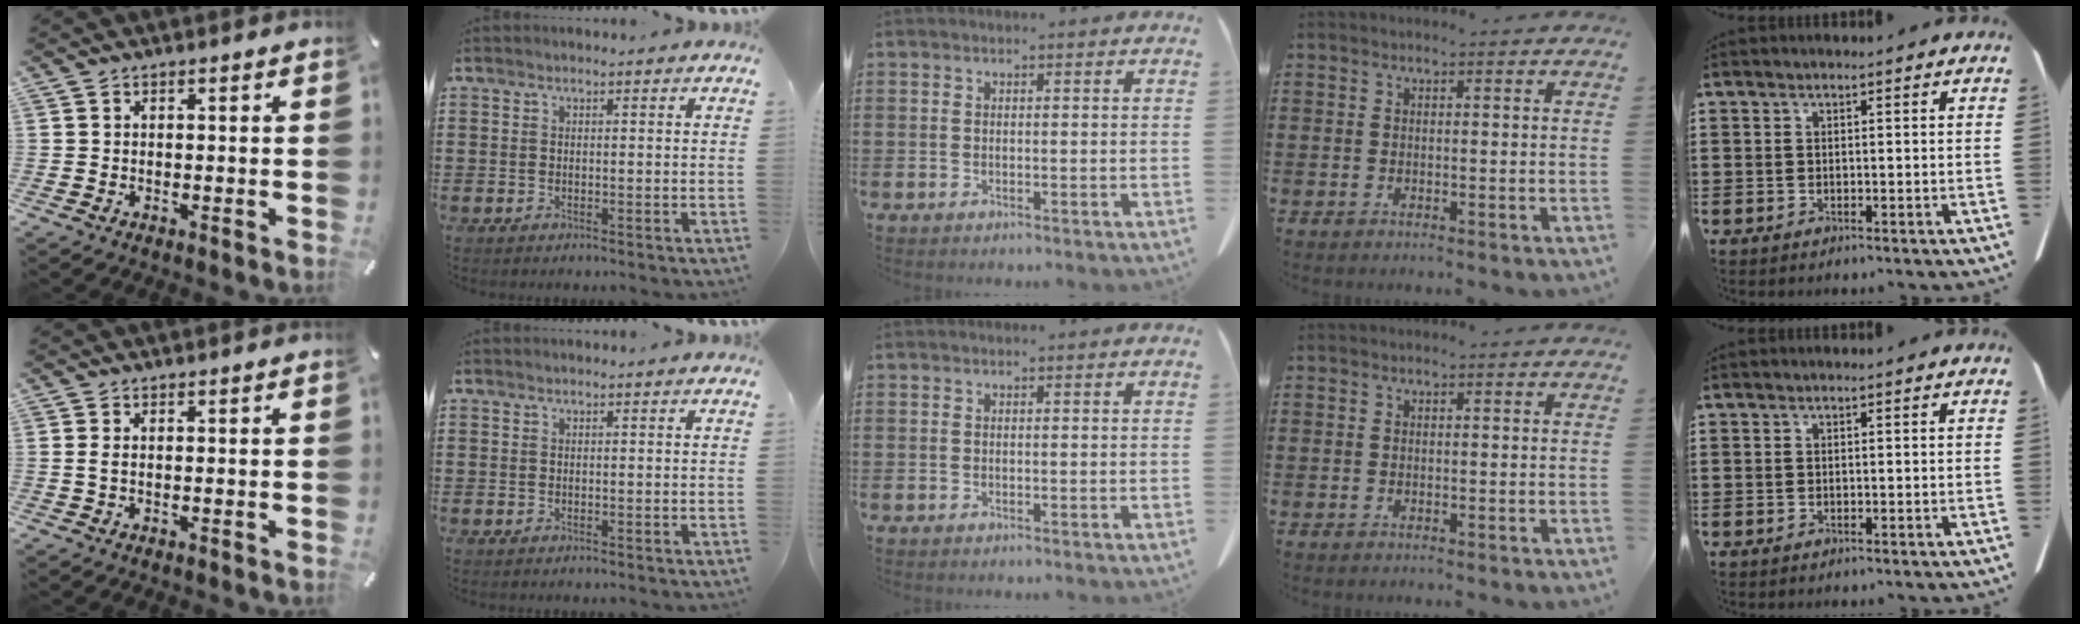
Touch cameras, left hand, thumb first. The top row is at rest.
{"thumb": {"total": 1.4, "force": [0.1, 0.4, 1.3], "torque": [-0.027, 0.001, 0.002]}}